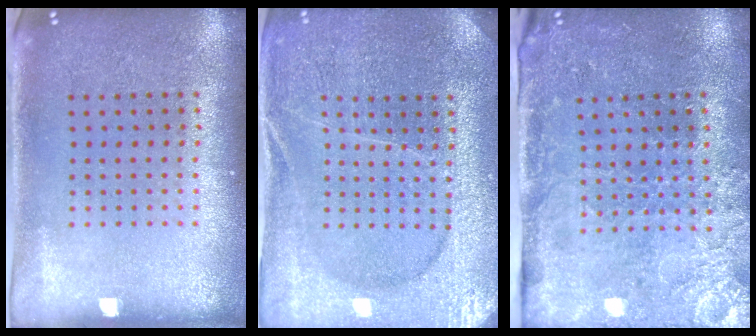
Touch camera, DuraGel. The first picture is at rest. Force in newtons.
{"total": 3.7, "press": 3.6, "slide": 0.8}
{"total": 3.4, "press": 3.4, "slide": 0.4}